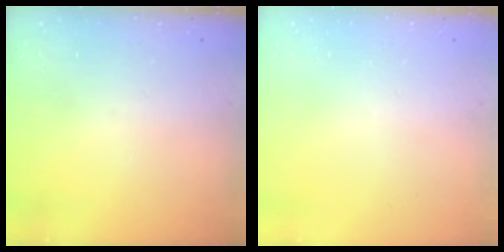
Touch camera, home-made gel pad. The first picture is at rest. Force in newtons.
{"total": 0.0}